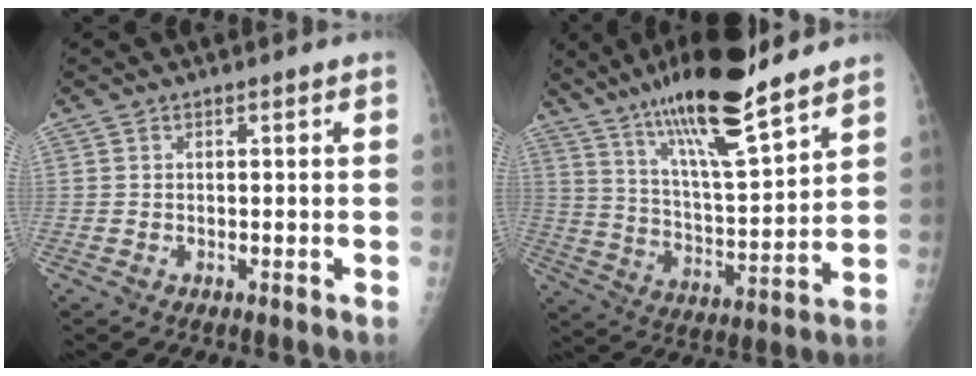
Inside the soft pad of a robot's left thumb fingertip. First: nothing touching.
{"total": 18.7, "force": [13.9, 3.3, 12.1], "torque": [-0.190, -0.071, 0.241]}